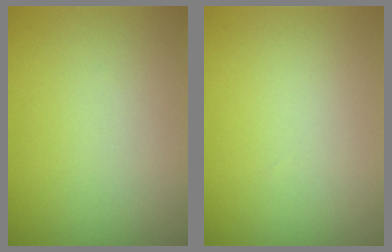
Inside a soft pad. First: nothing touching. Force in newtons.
{"total": 0.0}